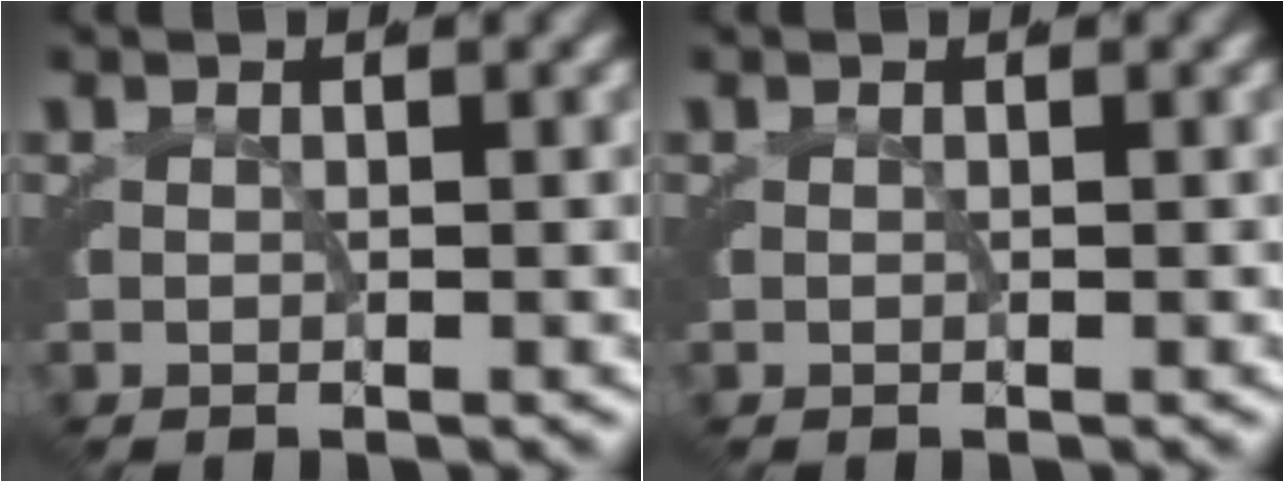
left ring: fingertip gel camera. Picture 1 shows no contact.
{"total": 0.0}